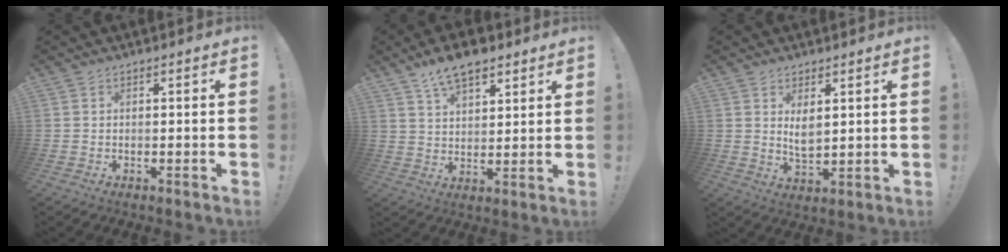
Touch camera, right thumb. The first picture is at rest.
{"total": 9.0, "force": [6.6, 4.1, 4.7], "torque": [-0.082, -0.029, 0.123]}
{"total": 5.2, "force": [2.3, 2.5, 4.0], "torque": [-0.075, -0.018, 0.039]}